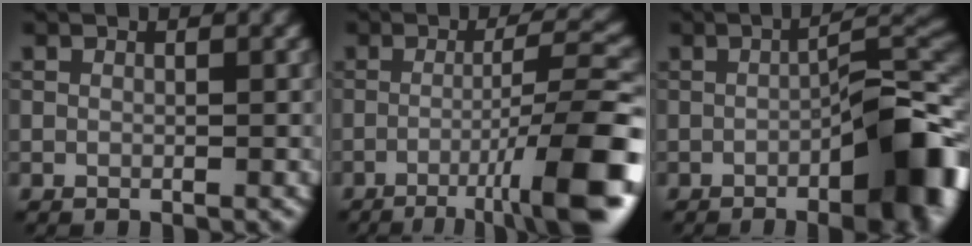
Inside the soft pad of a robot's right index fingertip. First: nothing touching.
{"total": 10.4, "force": [-4.5, 1.6, 9.2], "torque": [-0.120, 0.012, -0.072]}
{"total": 11.3, "force": [-4.1, 3.5, 9.9], "torque": [-0.117, 0.011, -0.055]}